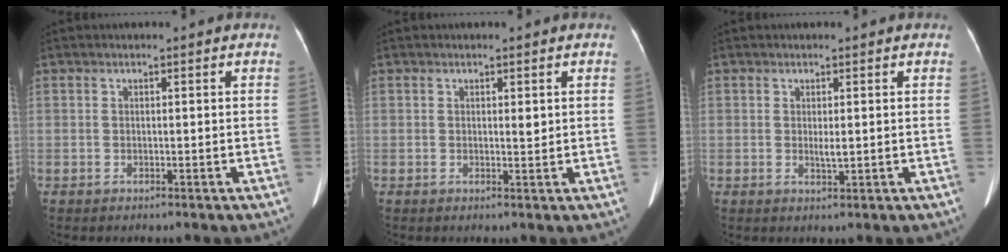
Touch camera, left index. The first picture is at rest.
{"total": 0.9, "force": [0.4, 0.3, 0.8], "torque": [-0.012, -0.003, 0.007]}
{"total": 1.3, "force": [0.2, 0.3, 1.2], "torque": [-0.026, -0.004, 0.006]}